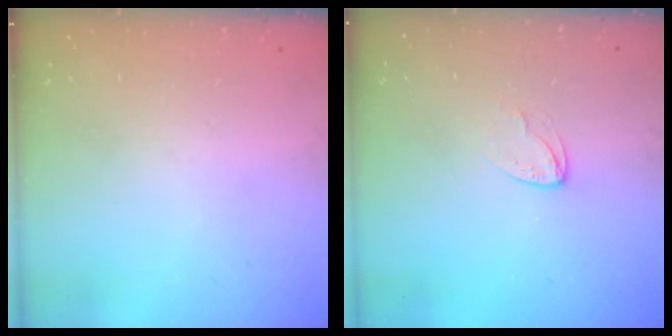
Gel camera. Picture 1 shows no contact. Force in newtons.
{"total": 2.9, "press": 2.9, "slide": 0.2}